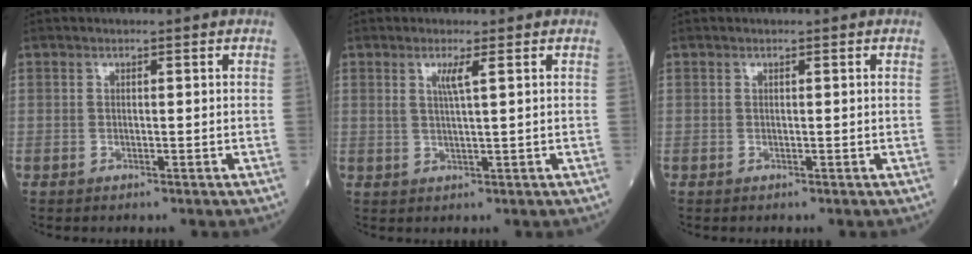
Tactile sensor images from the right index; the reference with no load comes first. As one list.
[{"total": 2.5, "force": [1.1, -0.3, 2.2], "torque": [-0.047, -0.004, 0.020]}, {"total": 0.0}]